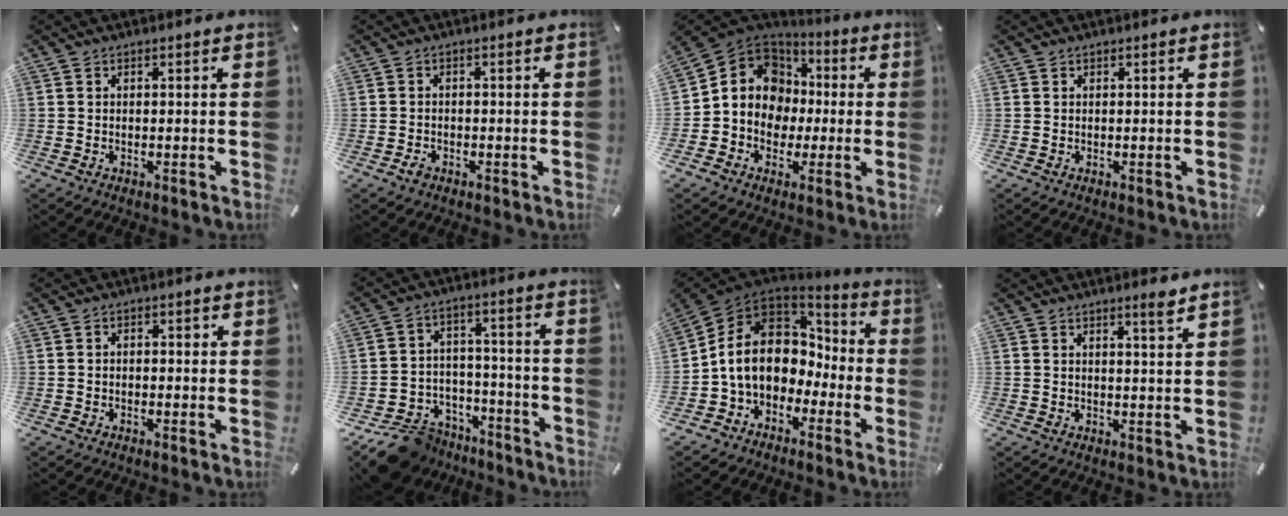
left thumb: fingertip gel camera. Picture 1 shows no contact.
{"total": 1.8, "force": [-1.1, 1.0, 0.9], "torque": [-0.017, 0.004, -0.022]}
{"total": 11.0, "force": [0.2, 10.5, 3.2], "torque": [-0.061, -0.003, 0.012]}
{"total": 0.0}
{"total": 1.3, "force": [-0.7, 0.7, 0.8], "torque": [-0.016, 0.005, -0.016]}
{"total": 12.6, "force": [-9.4, 7.7, 3.3], "torque": [-0.048, 0.066, -0.164]}
{"total": 13.0, "force": [-0.5, 11.0, 6.9], "torque": [-0.160, 0.007, -0.005]}
{"total": 3.2, "force": [2.5, -0.1, 2.0], "torque": [-0.029, -0.017, 0.039]}